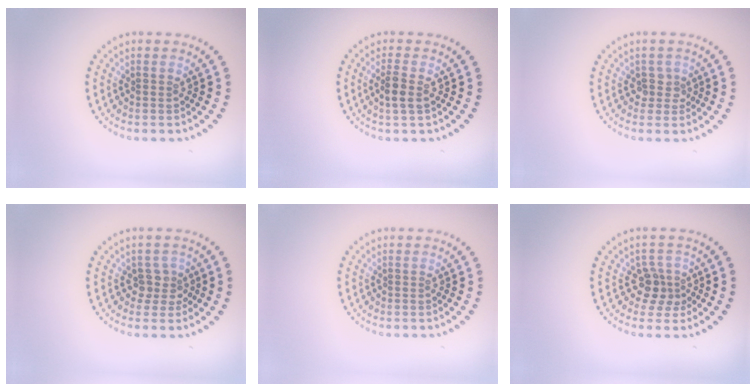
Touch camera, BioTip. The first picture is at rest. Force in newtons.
{"total": 1.7, "press": 1.6, "slide": 0.8}
{"total": 1.4, "press": 1.0, "slide": 1.0}
{"total": 1.9, "press": 1.5, "slide": 1.2}
{"total": 0.0}
{"total": 2.3, "press": 1.8, "slide": 1.5}